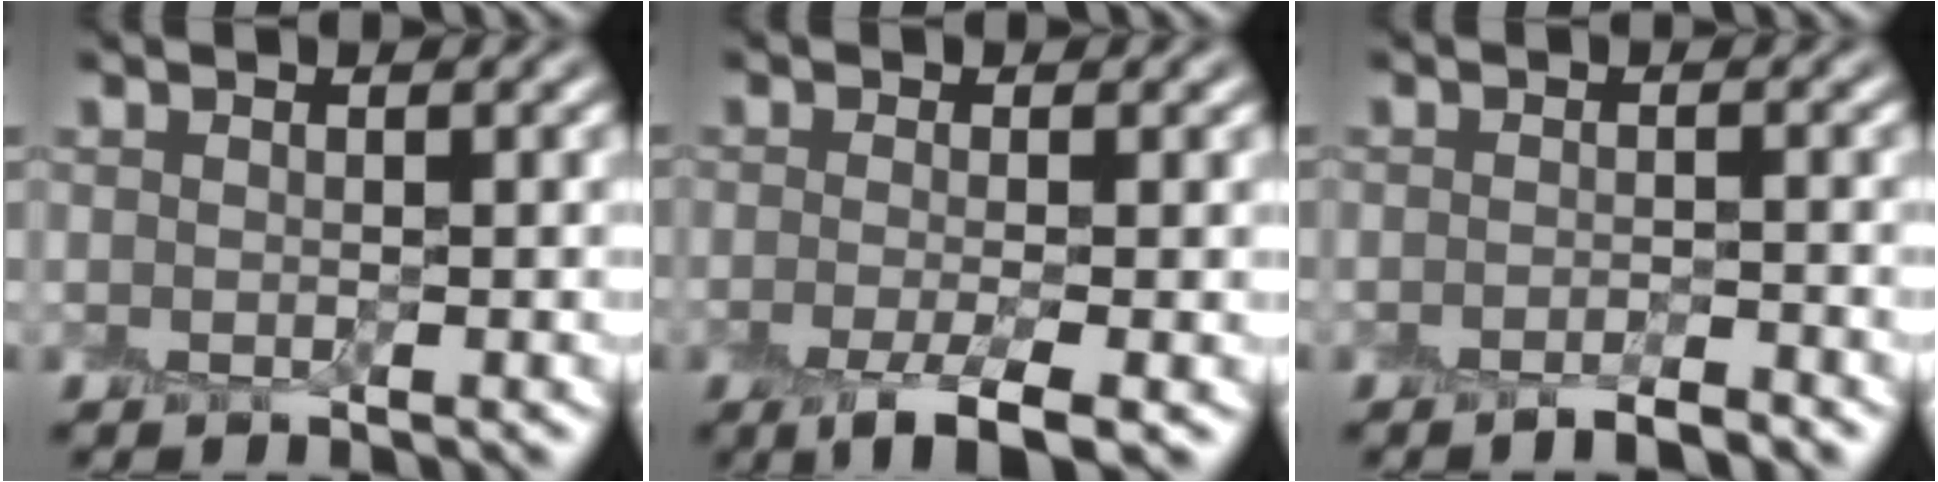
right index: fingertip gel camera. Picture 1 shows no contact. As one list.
[{"total": 4.3, "force": [-1.9, 1.2, 3.6], "torque": [-0.059, -0.008, -0.041]}, {"total": 2.1, "force": [-1.7, 0.4, 1.1], "torque": [-0.009, -0.003, -0.032]}]